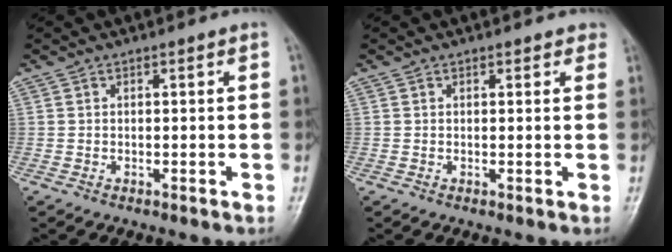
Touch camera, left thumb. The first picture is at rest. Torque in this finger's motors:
{"motor_torque": [0.03, 0.10, -0.21, -0.15, 0.01]}